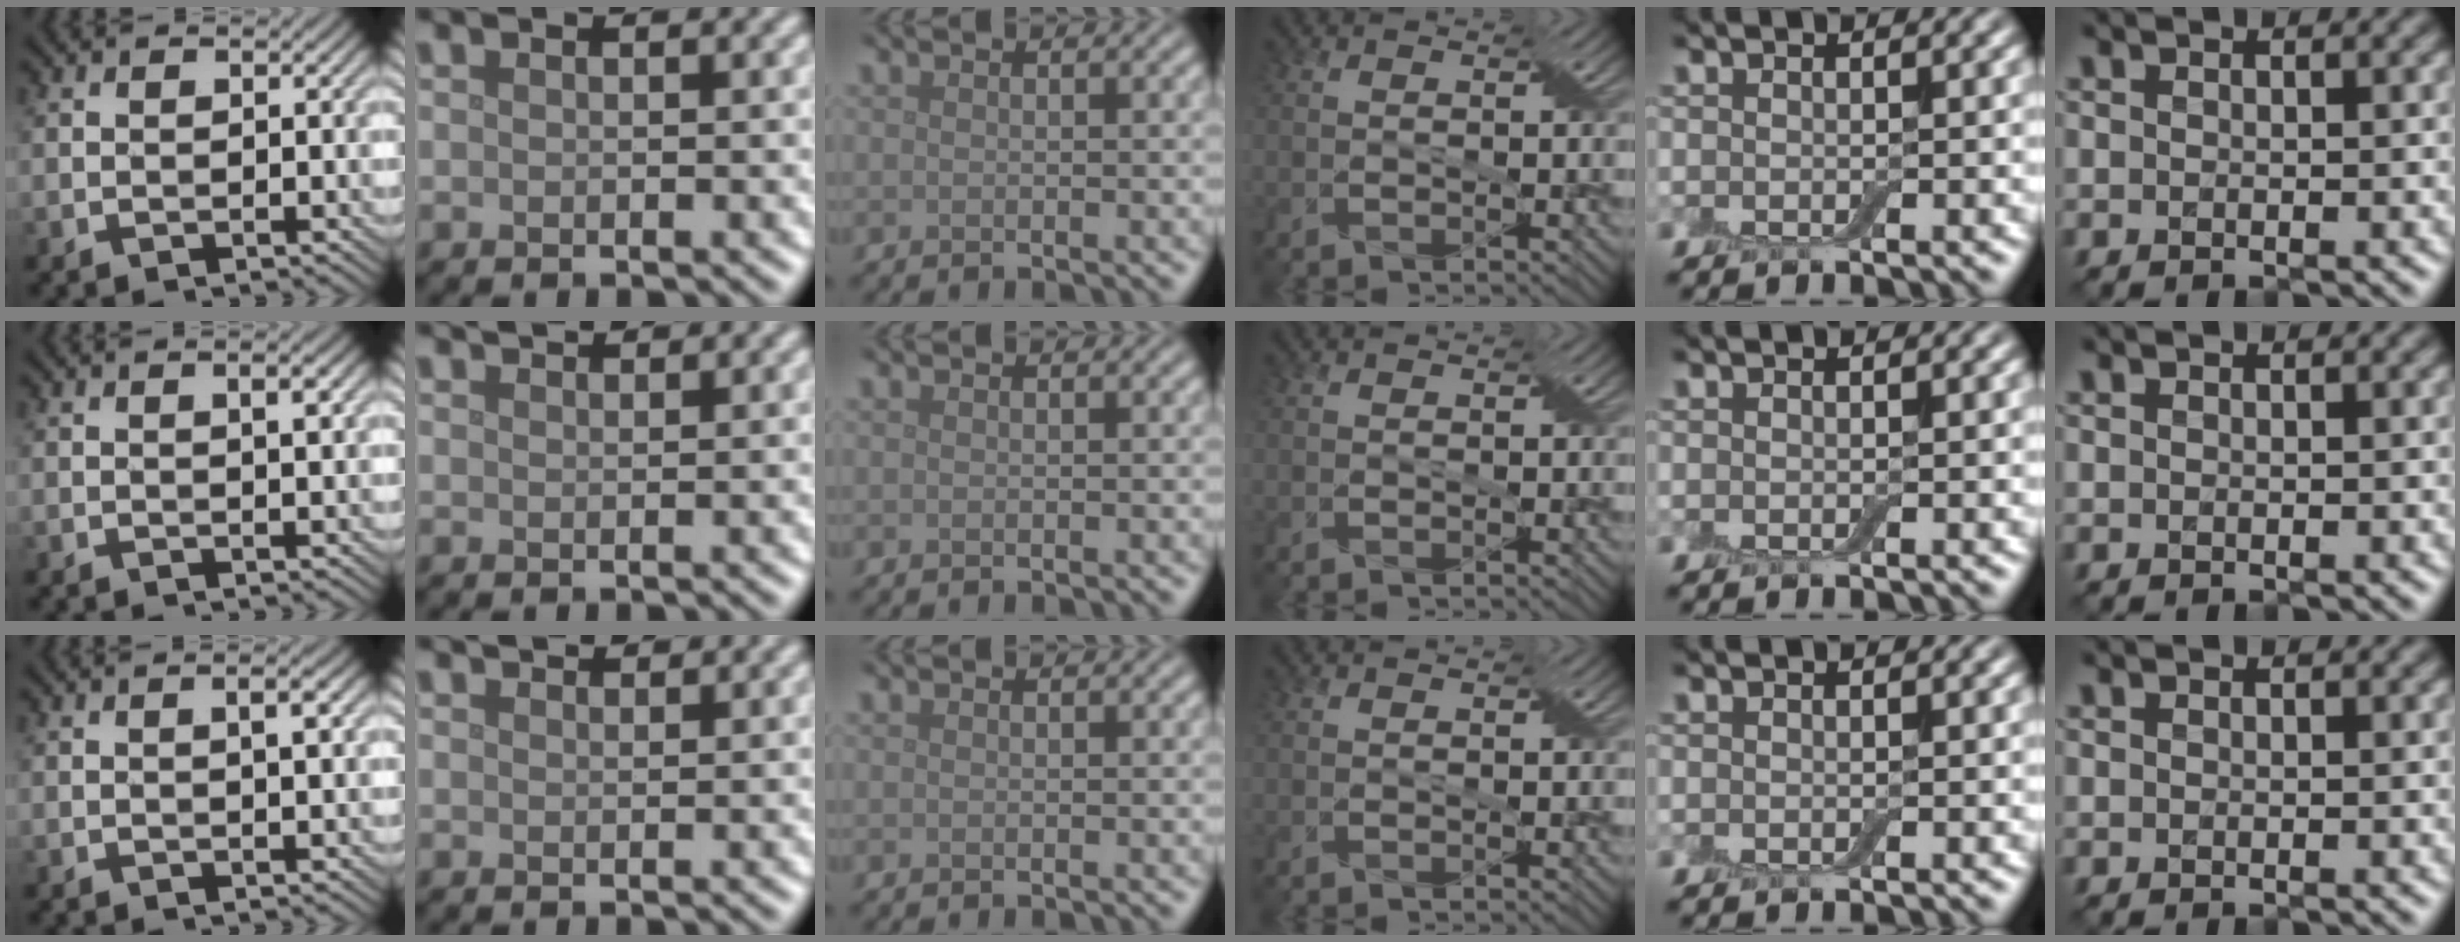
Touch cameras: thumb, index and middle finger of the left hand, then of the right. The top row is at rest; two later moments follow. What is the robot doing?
{"motion": "fold", "object": "bandage"}